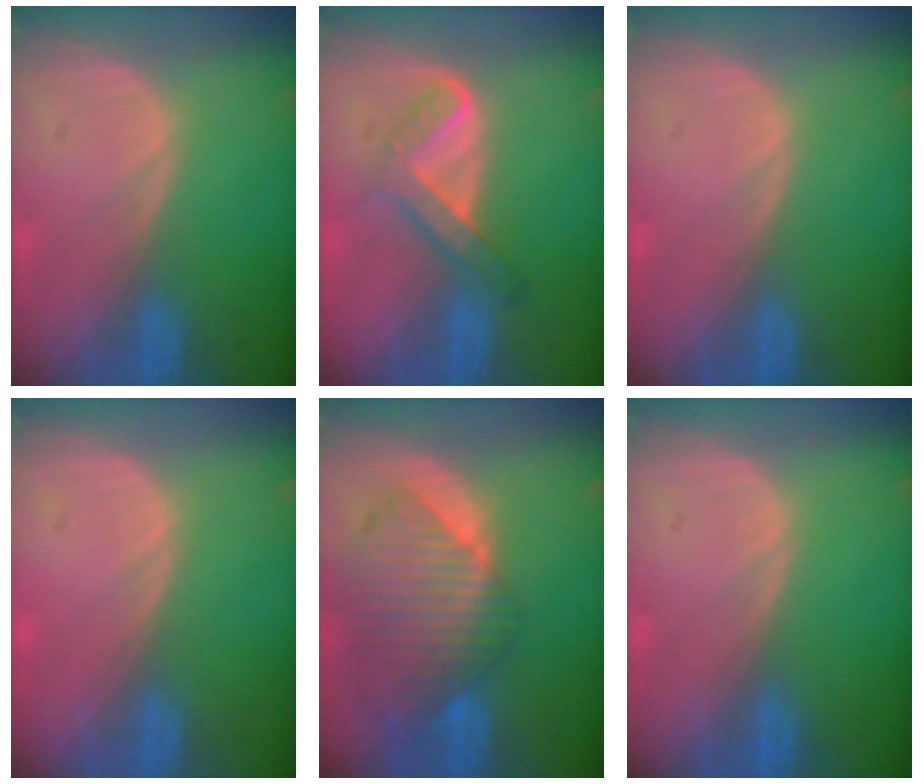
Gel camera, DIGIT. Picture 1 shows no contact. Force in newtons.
{"total": 5.3, "press": 5.1, "slide": 1.5}
{"total": 0.0}
{"total": 0.6, "press": 0.1, "slide": 0.6}
{"total": 10.3, "press": 8.9, "slide": 5.2}
{"total": 0.0}